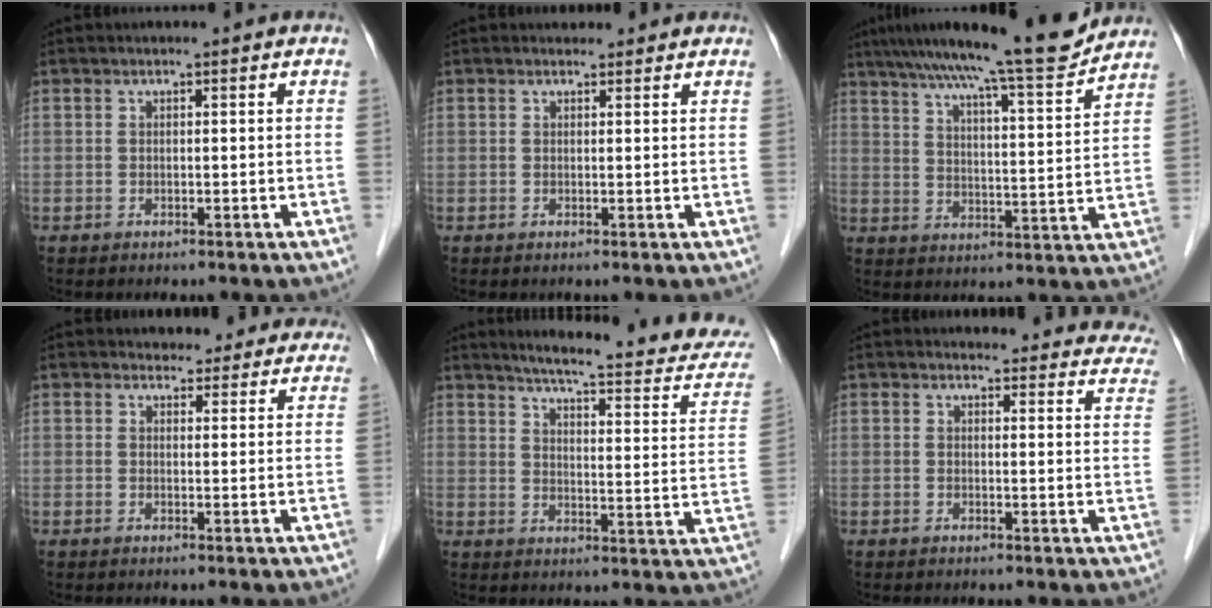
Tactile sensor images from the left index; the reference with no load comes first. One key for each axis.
{"total": 1.7, "fx": 1.5, "fy": 0.8, "fz": 0.1, "tx": -0.002, "ty": 0.007, "tz": 0.016}
{"total": 15.8, "fx": 13.7, "fy": 0.1, "fz": 7.9, "tx": -0.118, "ty": -0.003, "tz": 0.197}
{"total": 7.6, "fx": 6.9, "fy": 3.0, "fz": 0.7, "tx": 0.022, "ty": 0.005, "tz": 0.061}
{"total": 19.5, "fx": 17.8, "fy": 1.7, "fz": 7.9, "tx": -0.099, "ty": -0.063, "tz": 0.207}
{"total": 16.9, "fx": 16.1, "fy": 4.4, "fz": 2.7, "tx": 0.007, "ty": -0.050, "tz": 0.149}